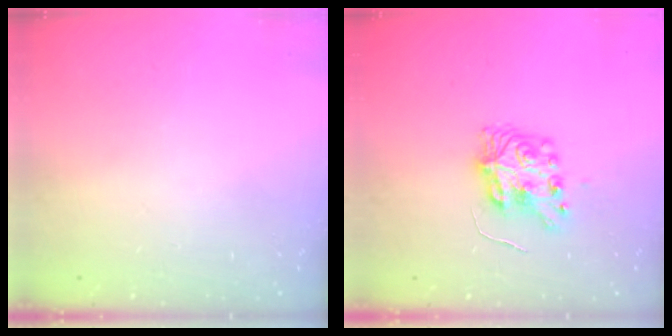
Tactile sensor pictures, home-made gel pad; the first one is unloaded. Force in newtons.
{"total": 8.1, "press": 8.1, "slide": 0.2}